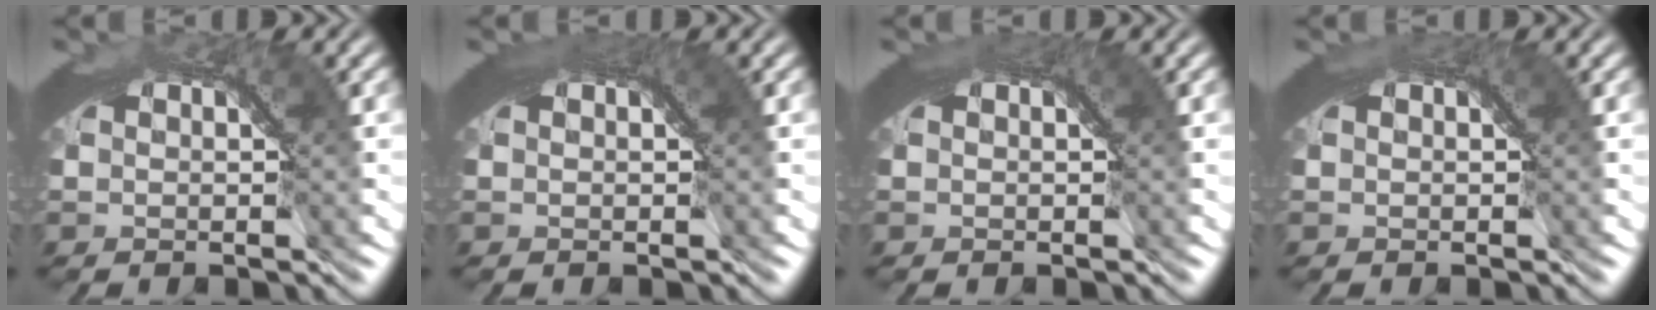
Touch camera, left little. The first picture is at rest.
{"total": 1.6, "force": [0.9, 0.4, 1.3], "torque": [-0.012, 0.004, 0.010]}
{"total": 1.2, "force": [0.6, 0.3, 1.0], "torque": [-0.008, 0.001, 0.007]}
{"total": 0.8, "force": [0.4, 0.2, 0.7], "torque": [-0.006, 0.000, 0.005]}